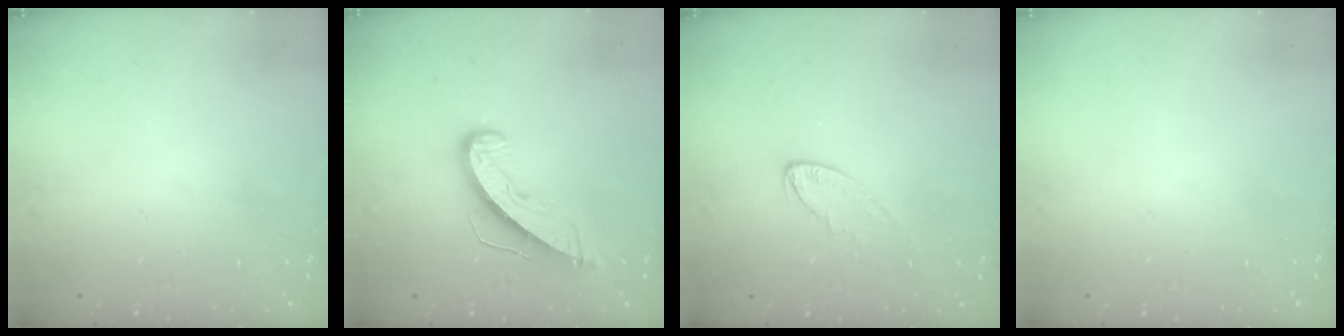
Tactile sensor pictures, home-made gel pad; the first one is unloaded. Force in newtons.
{"total": 8.9, "press": 8.9, "slide": 0.4}
{"total": 4.9, "press": 4.9, "slide": 0.2}
{"total": 0.0}